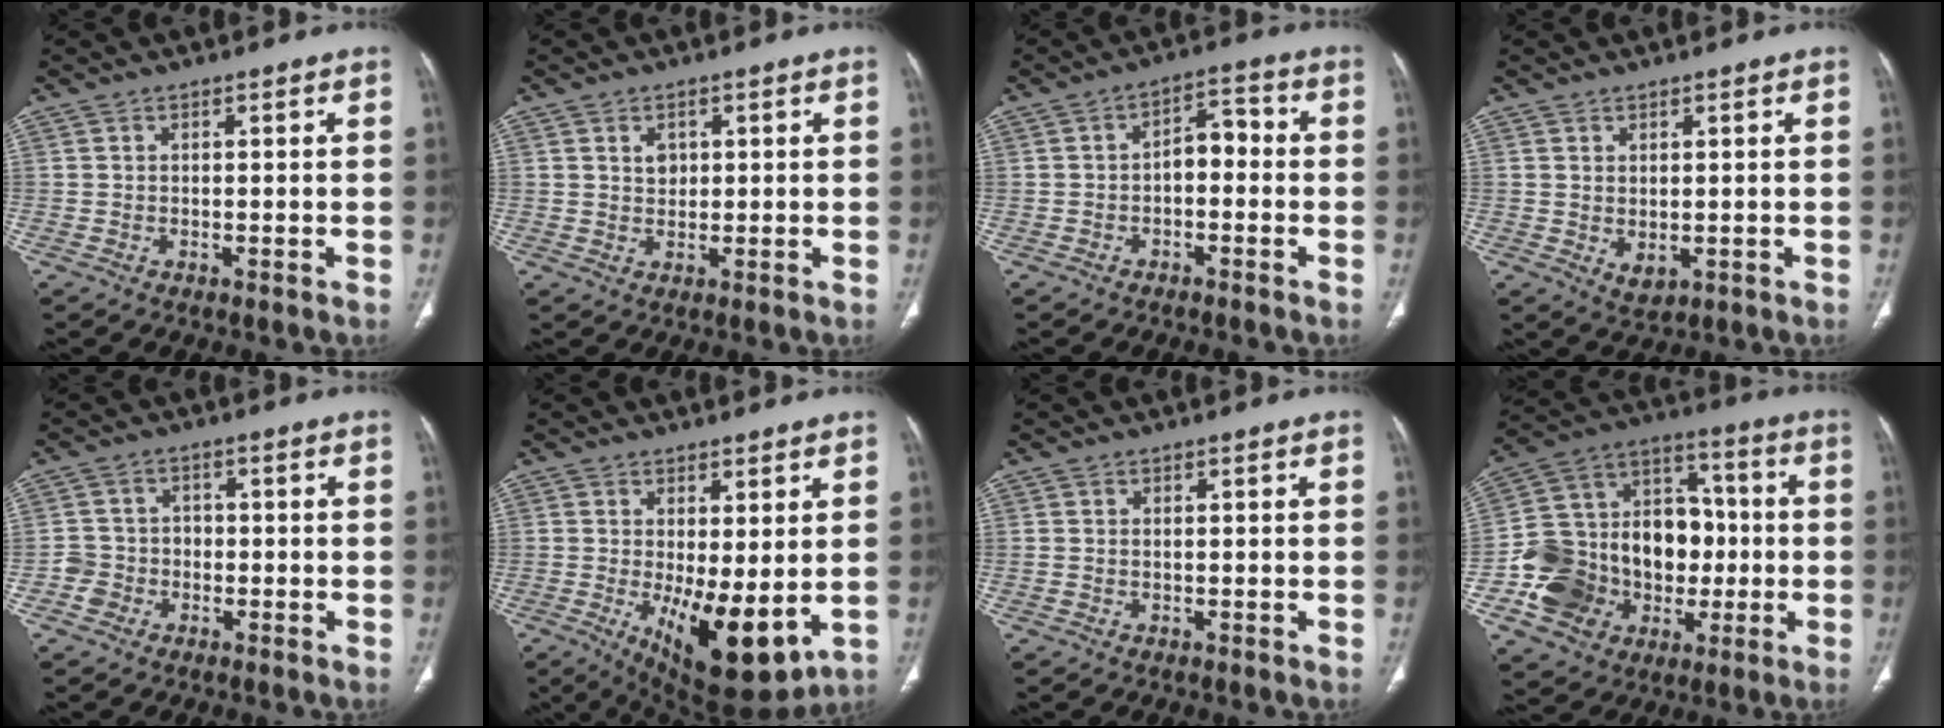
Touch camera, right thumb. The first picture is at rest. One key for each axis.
{"total": 2.6, "fx": 0.9, "fy": 2.0, "fz": 1.4, "tx": -0.012, "ty": -0.004, "tz": 0.016}
{"total": 5.3, "fx": -1.1, "fy": 3.2, "fz": 4.1, "tx": -0.048, "ty": 0.032, "tz": -0.027}
{"total": 2.7, "fx": -0.1, "fy": 1.7, "fz": 2.1, "tx": -0.029, "ty": -0.008, "tz": 0.010}
{"total": 4.0, "fx": -1.8, "fy": 3.6, "fz": 0.5, "tx": 0.014, "ty": 0.020, "tz": -0.041}
{"total": 12.7, "fx": -1.9, "fy": 4.9, "fz": 11.5, "tx": -0.170, "ty": -0.032, "tz": -0.010}
{"total": 0.6, "fx": -0.1, "fy": 0.4, "fz": 0.4, "tx": -0.014, "ty": 0.005, "tz": 0.002}
{"total": 23.9, "fx": -4.2, "fy": 18.8, "fz": 14.1, "tx": -0.216, "ty": 0.063, "tz": -0.053}